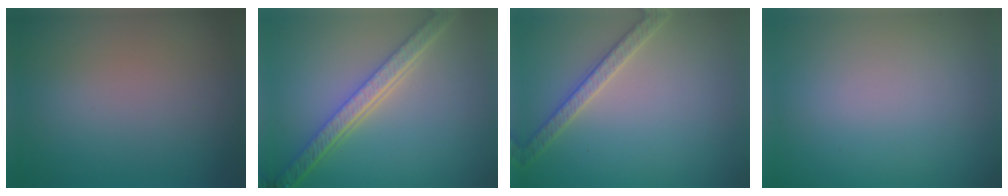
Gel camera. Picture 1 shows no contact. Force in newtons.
{"total": 5.2, "press": 4.1, "slide": 3.3}
{"total": 2.7, "press": 2.7, "slide": 0.3}
{"total": 0.0}